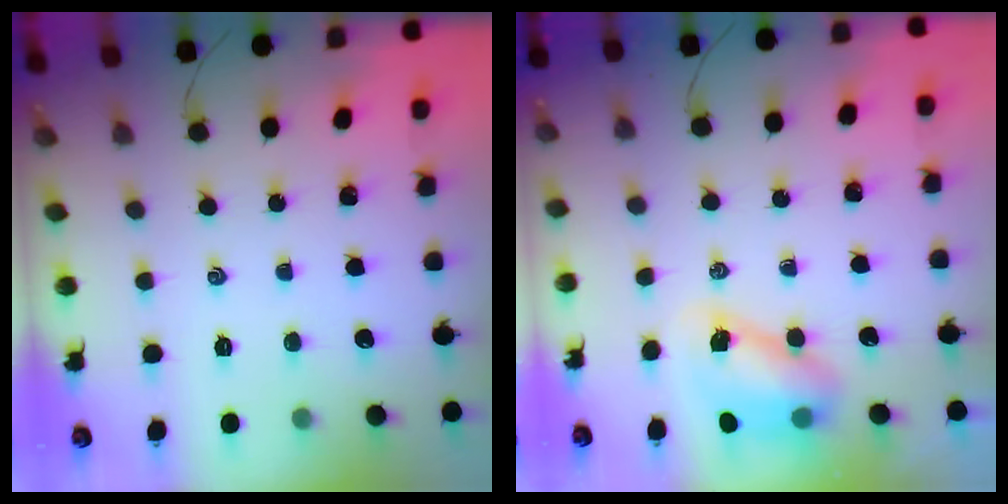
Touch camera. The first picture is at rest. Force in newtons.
{"total": 7.7, "press": 7.6, "slide": 1.4}